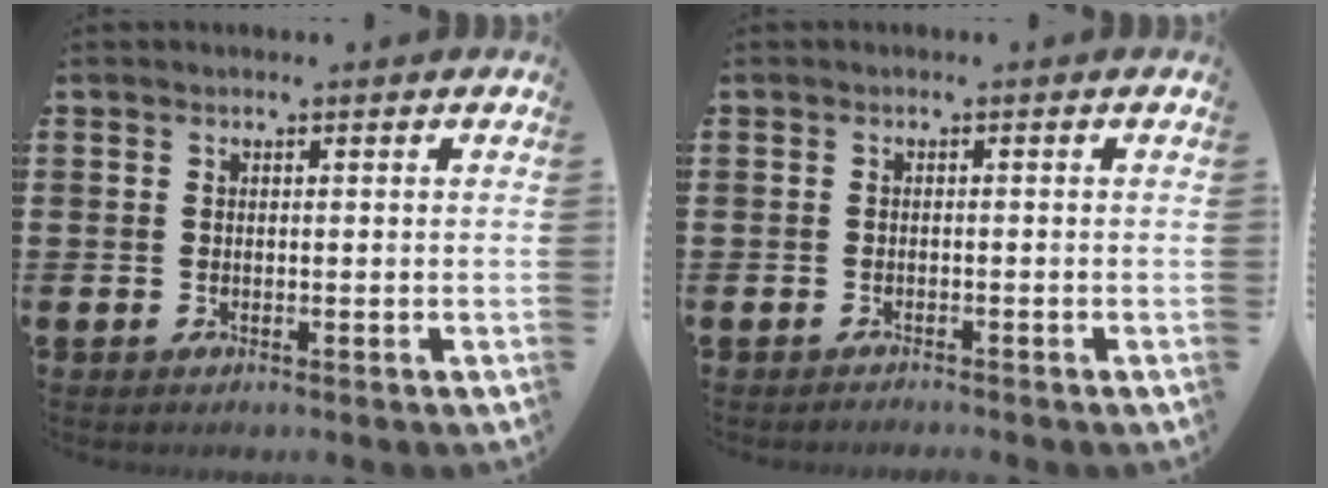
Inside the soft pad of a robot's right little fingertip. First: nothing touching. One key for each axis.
{"total": 0.6, "fx": -0.6, "fy": -0.1, "fz": 0.0, "tx": -0.001, "ty": -0.001, "tz": -0.013}